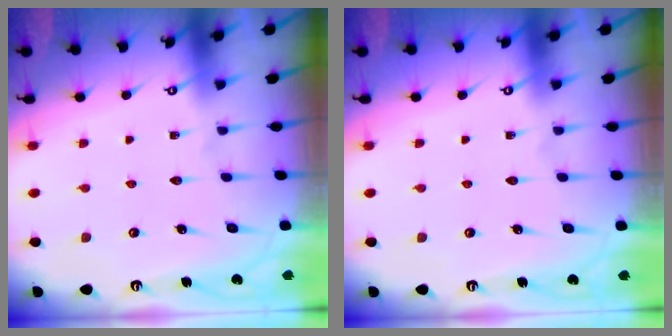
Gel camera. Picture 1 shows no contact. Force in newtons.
{"total": 0.0}